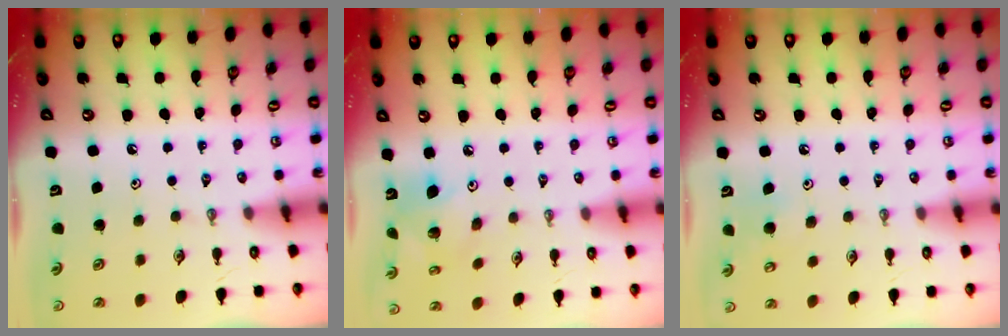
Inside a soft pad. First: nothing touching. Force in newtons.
{"total": 8.7, "press": 8.7, "slide": 0.5}
{"total": 6.4, "press": 6.4, "slide": 0.7}